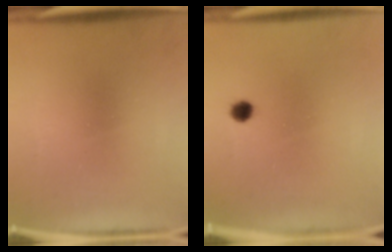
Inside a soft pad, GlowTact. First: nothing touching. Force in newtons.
{"total": 1.8}